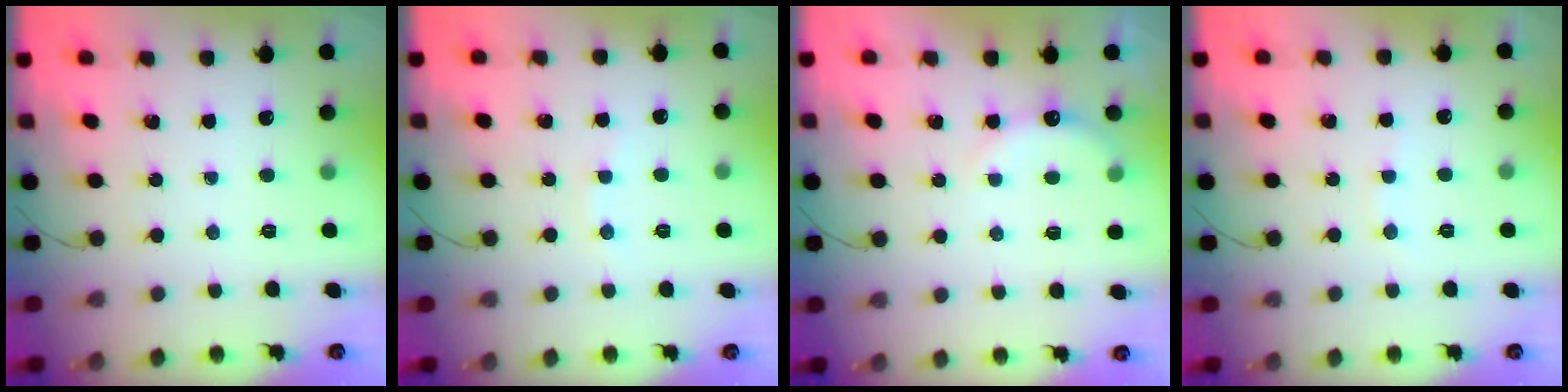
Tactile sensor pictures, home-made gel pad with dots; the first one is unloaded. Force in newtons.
{"total": 2.6, "press": 2.5, "slide": 0.8}
{"total": 5.6, "press": 5.5, "slide": 1.3}
{"total": 4.2, "press": 4.2, "slide": 0.7}